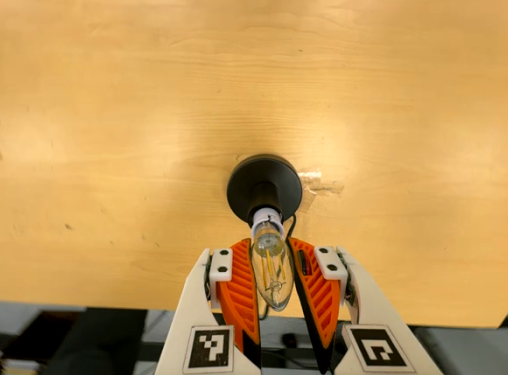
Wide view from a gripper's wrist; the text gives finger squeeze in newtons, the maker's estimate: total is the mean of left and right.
{"total": 12.2, "left": 11.8, "right": 12.7}